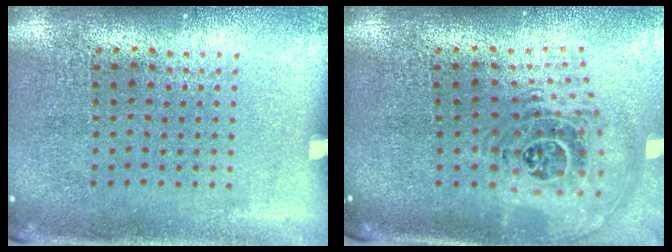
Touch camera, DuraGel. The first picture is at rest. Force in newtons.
{"total": 1.7, "press": 1.4, "slide": 0.9}